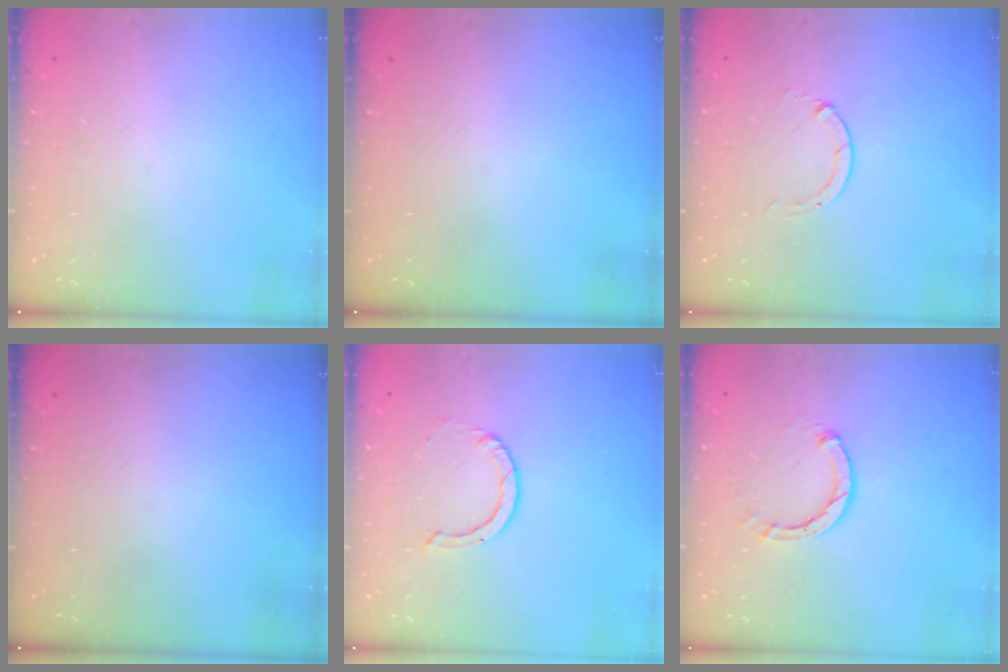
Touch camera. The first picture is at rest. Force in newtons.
{"total": 0.0}
{"total": 0.0}
{"total": 0.0}
{"total": 2.2, "press": 2.2, "slide": 0.2}
{"total": 3.0, "press": 3.0, "slide": 0.4}